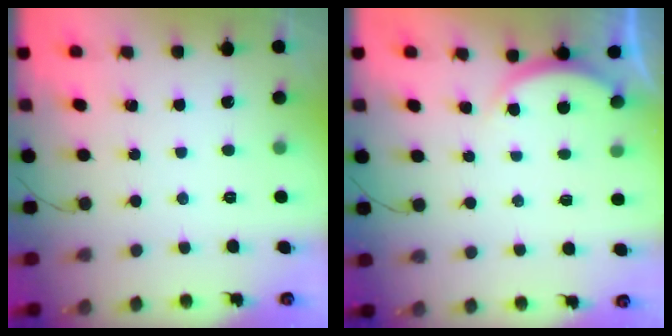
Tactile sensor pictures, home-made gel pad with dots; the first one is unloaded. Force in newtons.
{"total": 3.0, "press": 2.9, "slide": 0.6}